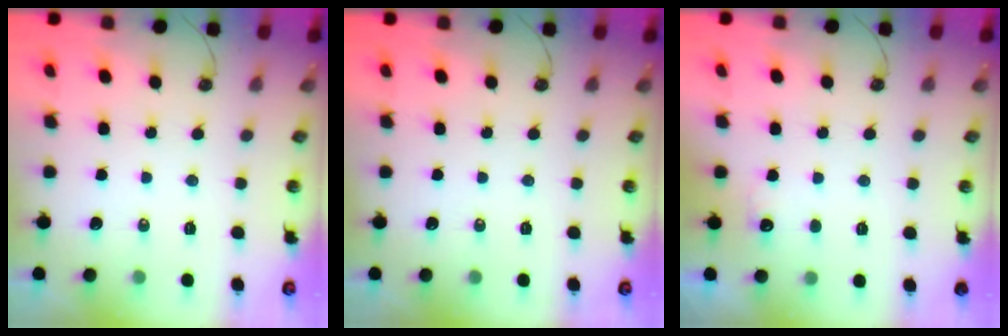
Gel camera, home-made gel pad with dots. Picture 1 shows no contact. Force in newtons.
{"total": 0.0}
{"total": 5.4, "press": 5.3, "slide": 1.3}